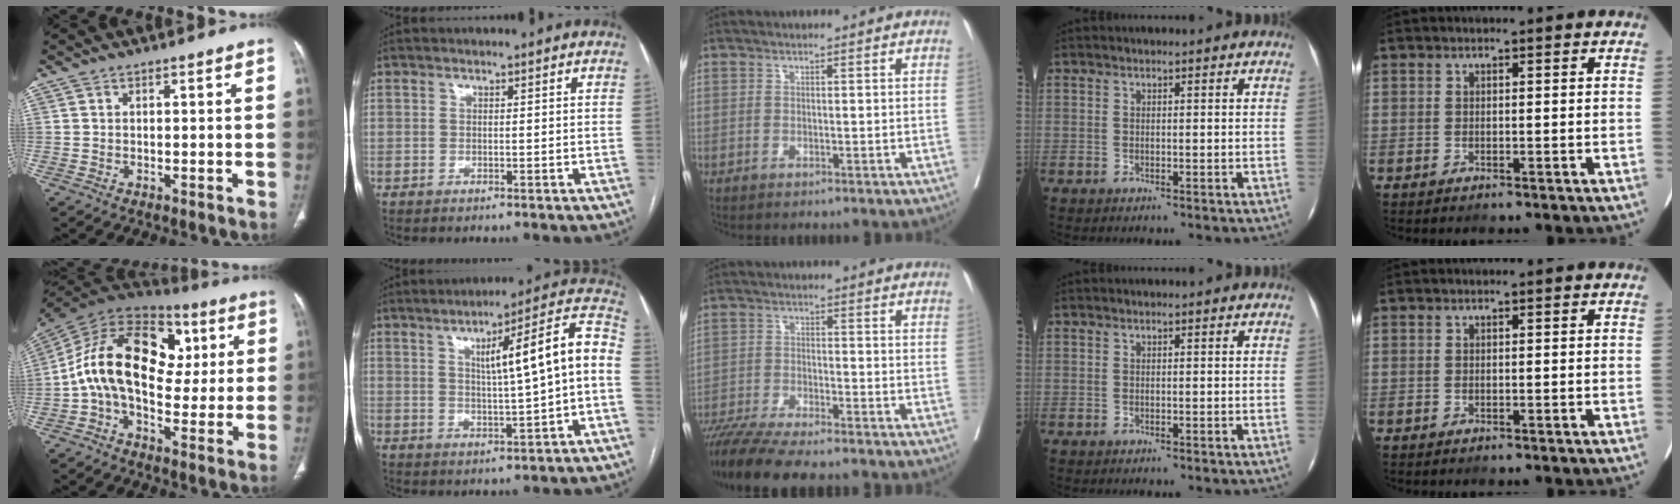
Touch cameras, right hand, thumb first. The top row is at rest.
{"thumb": {"total": 21.3, "force": [2.0, 13.8, 16.1], "torque": [-0.265, 0.034, 0.025]}, "index": {"total": 13.3, "force": [0.9, 0.5, 13.3], "torque": [-0.182, 0.030, 0.012]}, "middle": {"total": 14.5, "force": [-12.6, 1.5, 7.1], "torque": [-0.121, -0.025, -0.200]}}